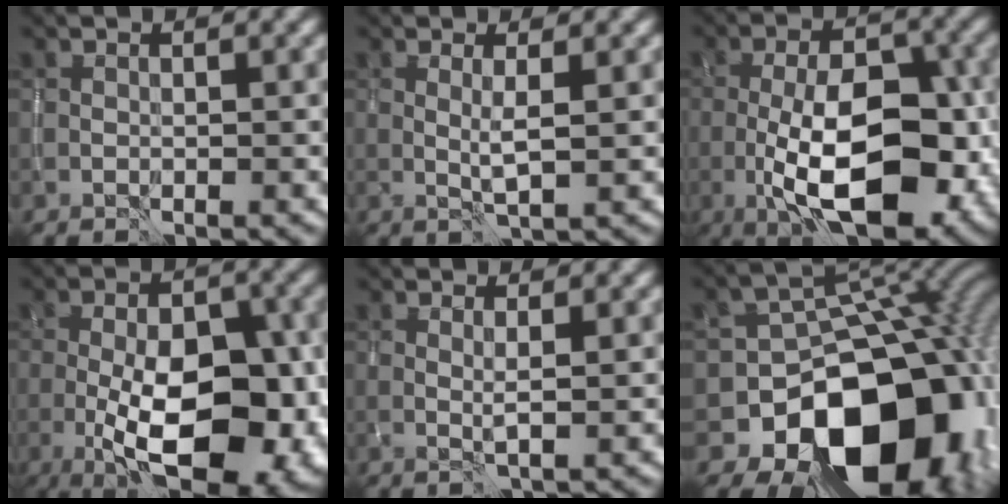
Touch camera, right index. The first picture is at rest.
{"total": 1.6, "force": [0.4, 0.1, 1.6], "torque": [-0.034, -0.003, 0.007]}
{"total": 10.8, "force": [-2.9, 4.5, 9.3], "torque": [-0.159, 0.003, -0.047]}
{"total": 13.9, "force": [-3.3, 6.6, 11.7], "torque": [-0.160, -0.003, -0.048]}
{"total": 1.0, "force": [0.4, 0.0, 0.9], "torque": [-0.021, -0.001, 0.005]}
{"total": 16.5, "force": [-6.4, 12.5, 8.7], "torque": [-0.093, -0.015, -0.103]}